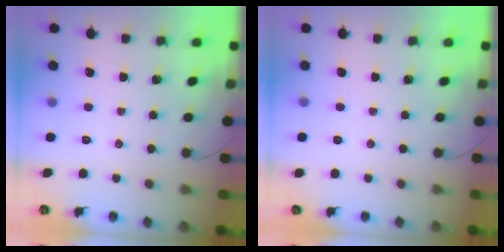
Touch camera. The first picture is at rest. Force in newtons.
{"total": 2.6, "press": 2.3, "slide": 1.2}